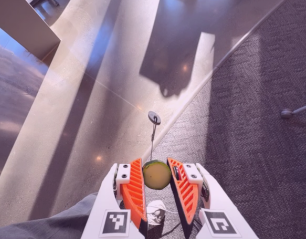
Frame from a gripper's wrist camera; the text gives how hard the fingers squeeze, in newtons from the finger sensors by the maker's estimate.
{"total": 8.3, "left": 8.0, "right": 8.6}